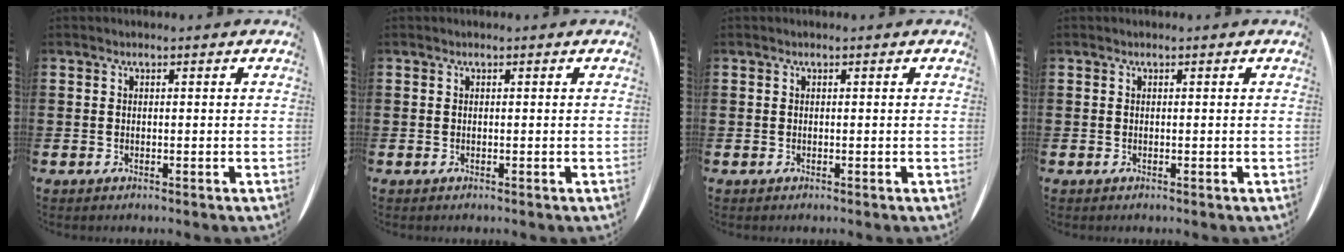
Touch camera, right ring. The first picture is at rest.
{"total": 0.0}
{"total": 0.0}
{"total": 0.0}